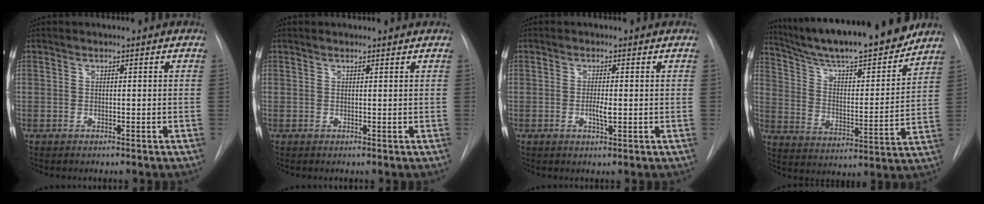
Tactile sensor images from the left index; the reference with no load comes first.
{"total": 1.2, "force": [1.2, 0.1, 0.1], "torque": [-0.011, 0.003, 0.013]}
{"total": 2.0, "force": [-0.4, 0.4, 1.9], "torque": [-0.038, -0.004, -0.006]}
{"total": 21.2, "force": [18.6, 2.0, 10.0], "torque": [-0.169, -0.012, 0.288]}